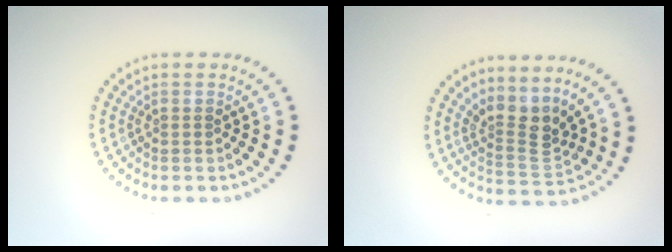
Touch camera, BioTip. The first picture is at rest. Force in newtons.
{"total": 3.1, "press": 2.2, "slide": 2.2}